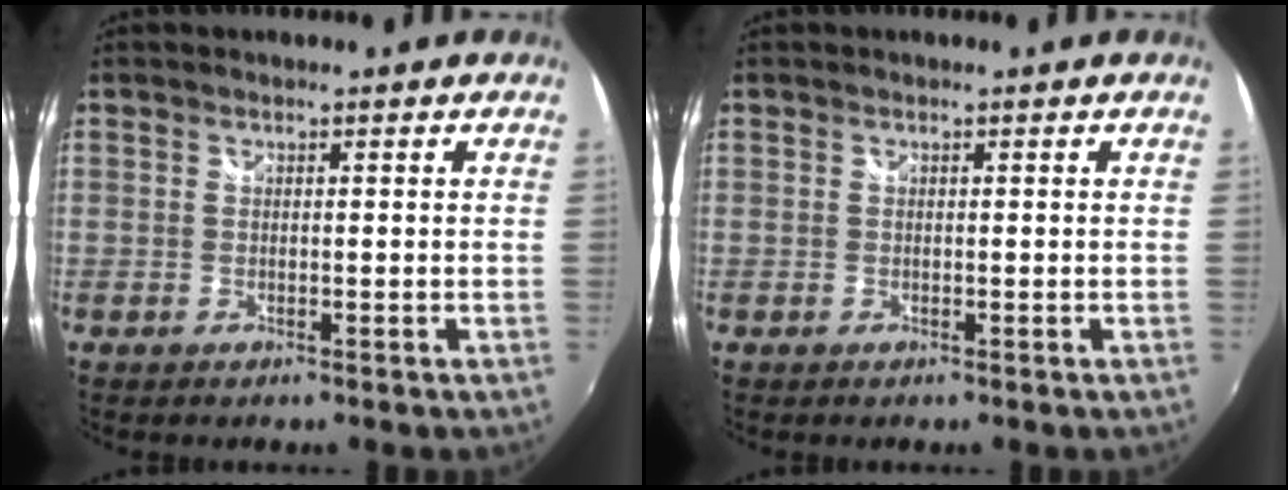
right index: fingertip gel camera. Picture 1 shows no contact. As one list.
[{"total": 0.0}]